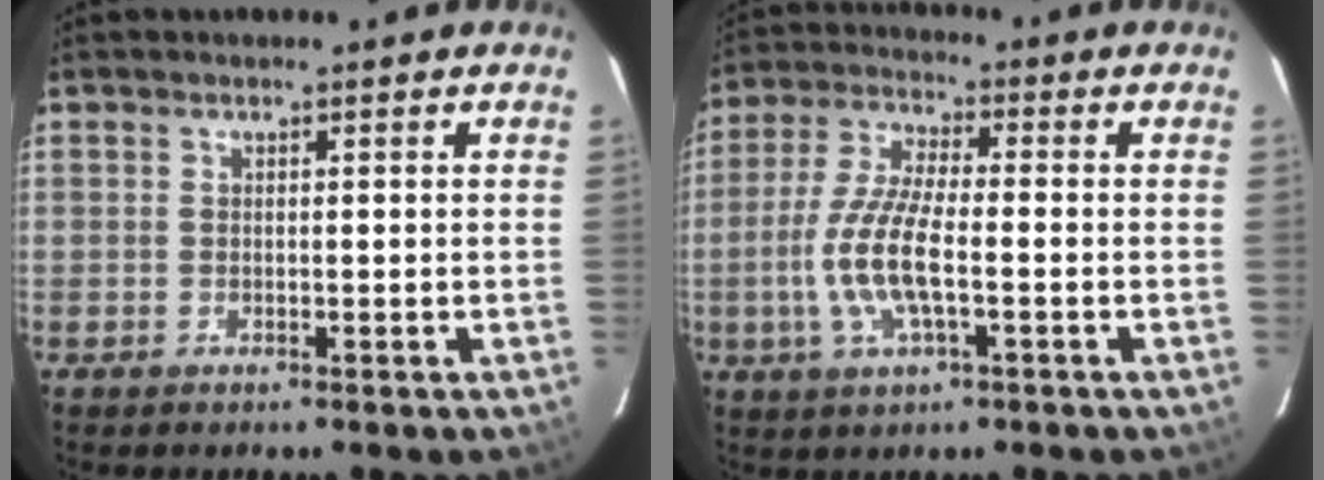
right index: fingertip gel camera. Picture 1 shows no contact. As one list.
[{"total": 10.9, "force": [-2.7, 3.0, 10.1], "torque": [-0.215, -0.002, -0.056]}]